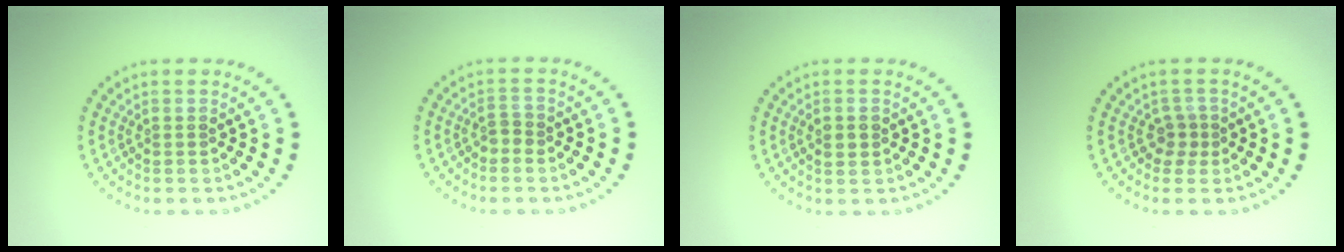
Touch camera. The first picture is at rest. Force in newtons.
{"total": 1.2, "press": 1.1, "slide": 0.5}
{"total": 1.2, "press": 1.2, "slide": 0.2}
{"total": 1.4, "press": 1.0, "slide": 0.9}